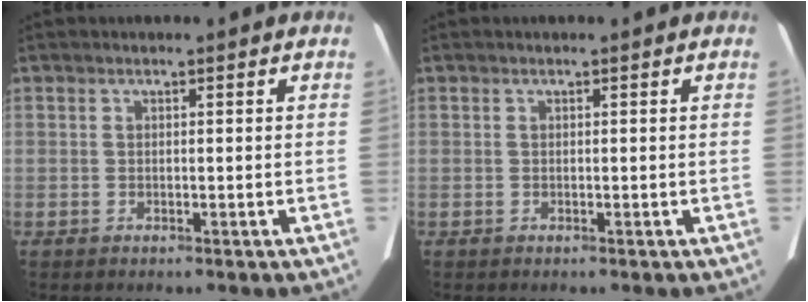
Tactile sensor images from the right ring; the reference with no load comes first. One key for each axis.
{"total": 0.0}